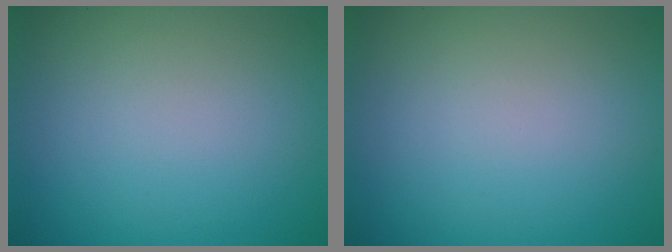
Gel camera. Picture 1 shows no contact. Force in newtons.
{"total": 0.0}